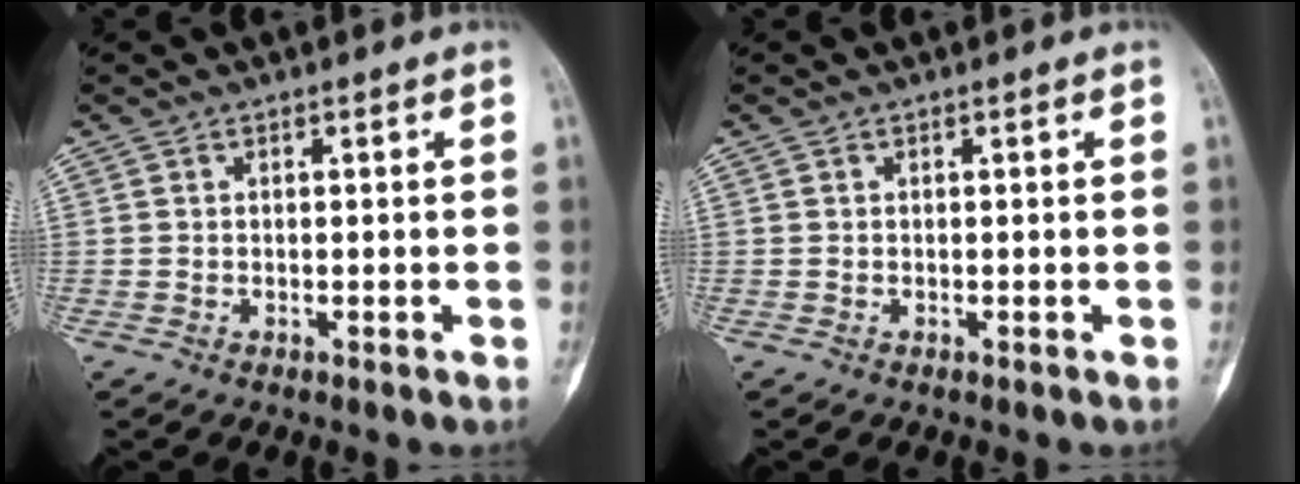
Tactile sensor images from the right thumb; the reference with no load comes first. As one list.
[{"total": 0.0}]